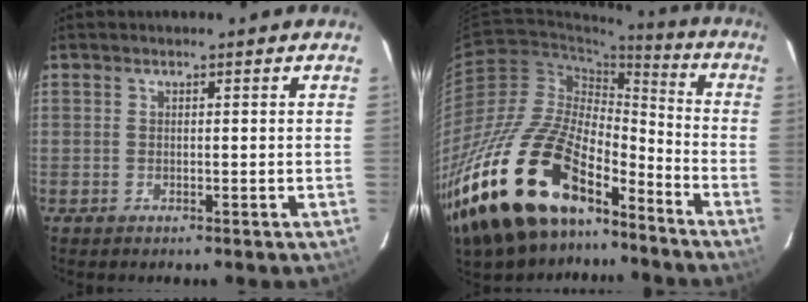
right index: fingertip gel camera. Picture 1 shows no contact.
{"total": 30.1, "force": [-20.3, 12.8, 18.2], "torque": [-0.364, -0.017, -0.347]}